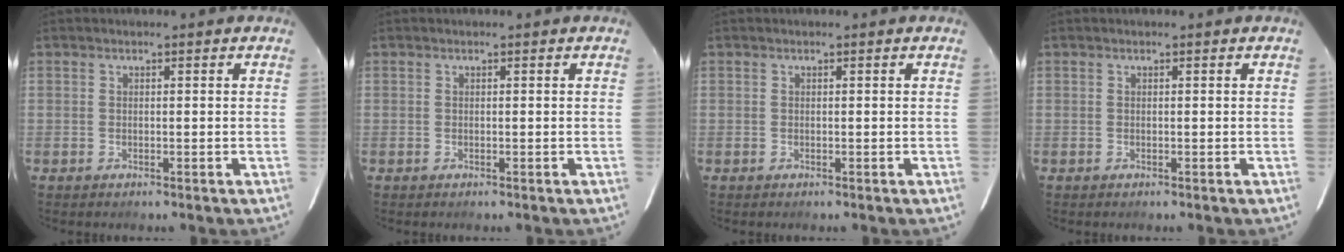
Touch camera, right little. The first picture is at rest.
{"total": 0.0}
{"total": 0.0}
{"total": 0.0}